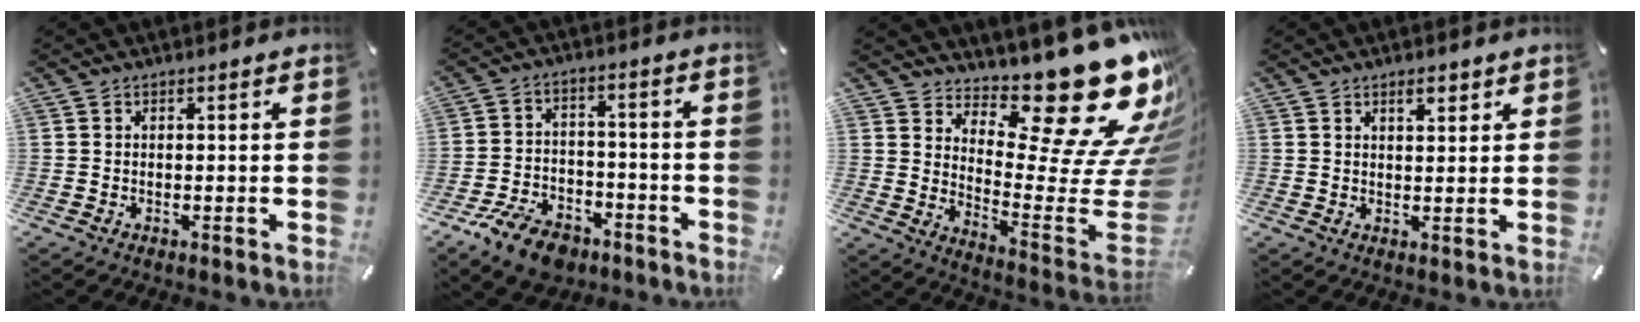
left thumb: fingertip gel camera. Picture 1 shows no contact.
{"total": 10.2, "force": [-7.0, 5.9, 4.6], "torque": [-0.078, 0.052, -0.125]}
{"total": 23.7, "force": [17.7, 6.6, 14.3], "torque": [-0.158, -0.160, 0.280]}
{"total": 3.2, "force": [2.1, 1.5, 1.9], "torque": [-0.025, -0.003, 0.033]}